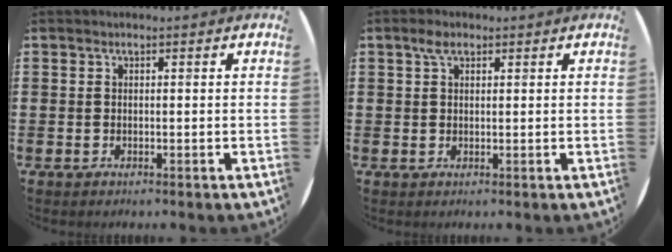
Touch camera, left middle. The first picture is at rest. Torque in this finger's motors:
{"motor_torque": [0.37, -0.37, 0.05, 0.00]}